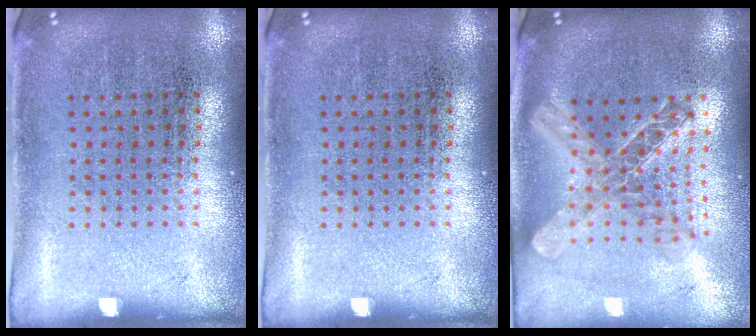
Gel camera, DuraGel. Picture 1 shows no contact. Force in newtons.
{"total": 0.0}
{"total": 2.1, "press": 1.8, "slide": 1.2}